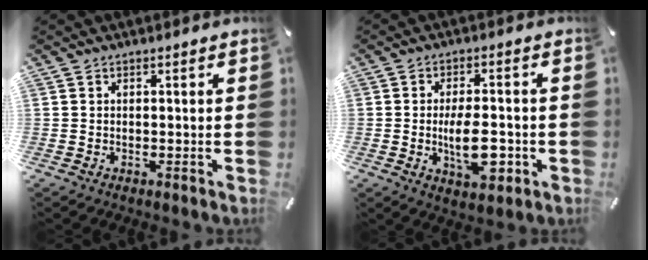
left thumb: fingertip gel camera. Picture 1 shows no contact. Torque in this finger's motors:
{"motor_torque": [2.50, 2.51, 0.37, -0.36, 0.29]}